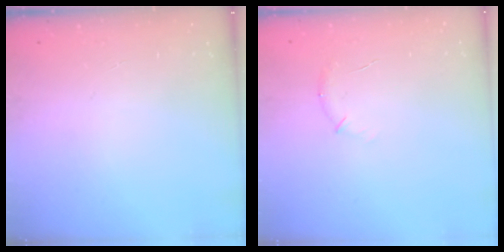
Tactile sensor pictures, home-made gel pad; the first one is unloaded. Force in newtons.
{"total": 6.6, "press": 6.3, "slide": 1.7}